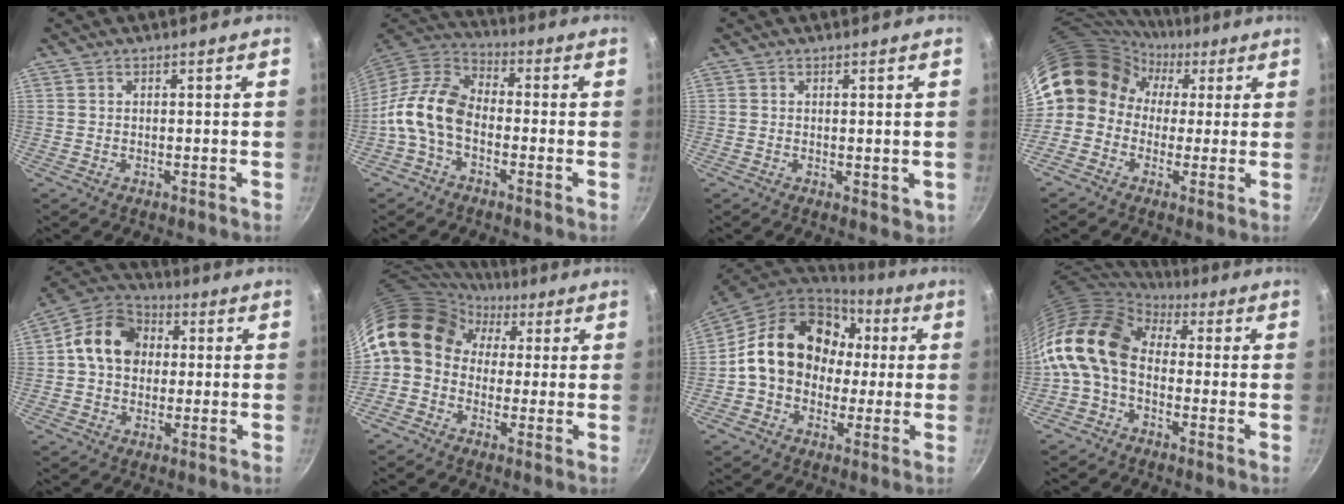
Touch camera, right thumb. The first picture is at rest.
{"total": 12.0, "force": [-3.1, 7.7, 8.6], "torque": [-0.151, 0.042, -0.082]}
{"total": 2.0, "force": [0.2, 1.2, 1.7], "torque": [-0.021, -0.005, 0.003]}
{"total": 13.0, "force": [1.4, 11.6, 5.6], "torque": [-0.070, 0.039, -0.002]}
{"total": 12.0, "force": [1.4, 9.6, 7.1], "torque": [-0.090, 0.021, 0.002]}
{"total": 14.8, "force": [2.5, 12.0, 8.2], "torque": [-0.132, 0.041, 0.019]}
{"total": 19.7, "force": [2.1, 15.9, 11.4], "torque": [-0.167, 0.049, 0.030]}
{"total": 14.7, "force": [0.2, 10.3, 10.6], "torque": [-0.194, 0.027, -0.019]}